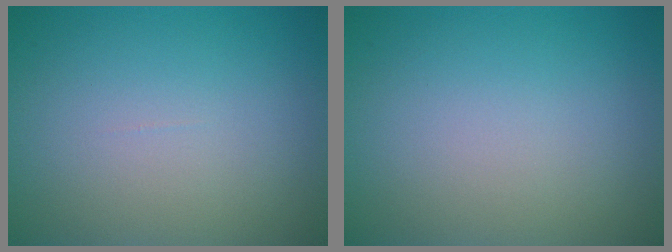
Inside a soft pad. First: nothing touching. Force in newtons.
{"total": 0.0}